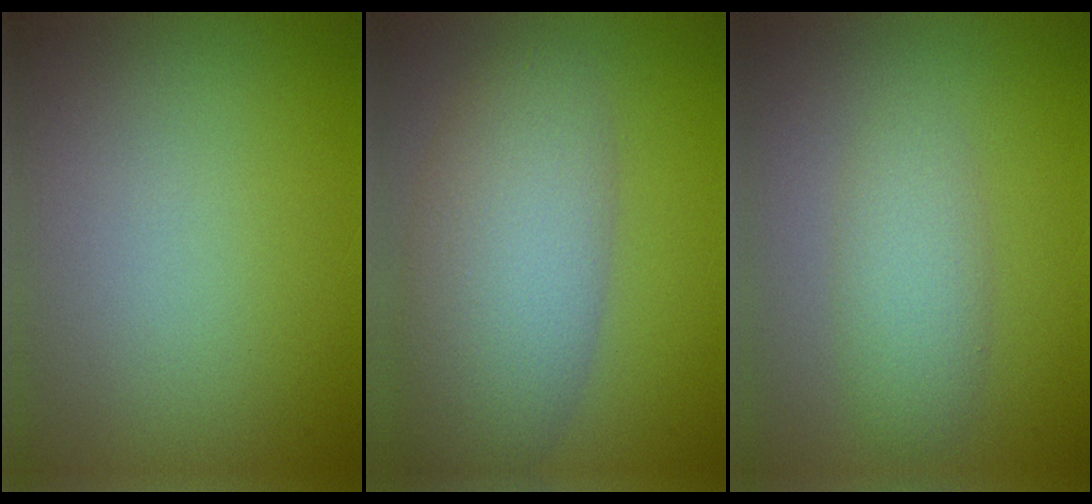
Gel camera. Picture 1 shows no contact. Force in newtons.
{"total": 6.9, "press": 6.9, "slide": 0.5}
{"total": 2.7, "press": 2.7, "slide": 0.1}